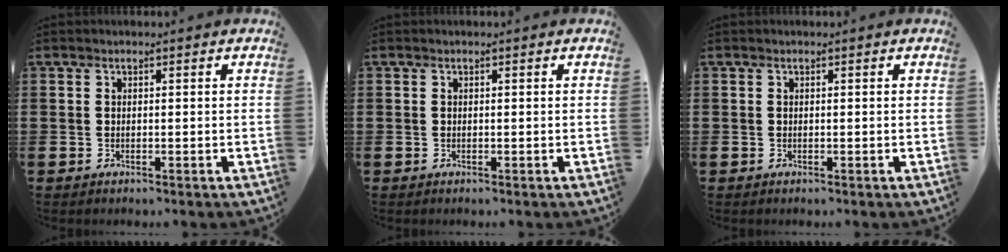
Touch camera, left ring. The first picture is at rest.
{"total": 0.0}
{"total": 0.0}